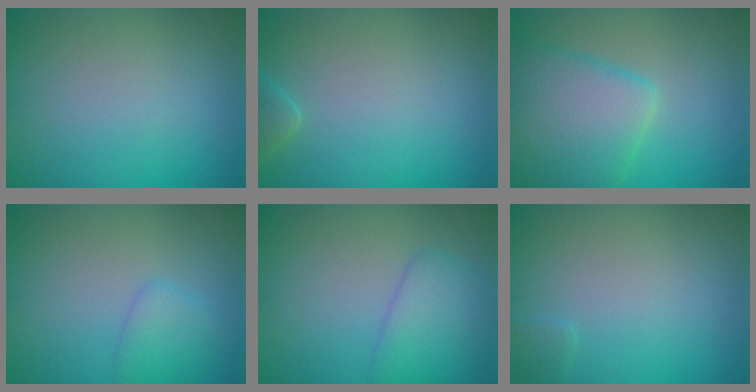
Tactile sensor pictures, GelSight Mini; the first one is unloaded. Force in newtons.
{"total": 1.6, "press": 1.6, "slide": 0.1}
{"total": 7.5, "press": 7.5, "slide": 0.4}
{"total": 1.9, "press": 1.9, "slide": 0.2}
{"total": 3.4, "press": 3.4, "slide": 0.1}
{"total": 0.8, "press": 0.8, "slide": 0.1}